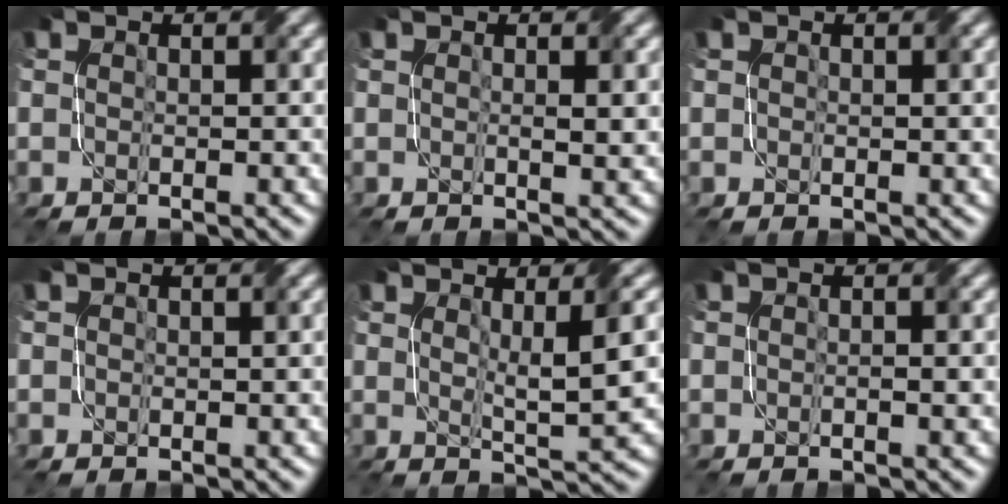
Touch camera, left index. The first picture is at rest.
{"total": 1.8, "force": [0.4, 0.4, 1.7], "torque": [-0.026, 0.000, 0.010]}
{"total": 1.0, "force": [0.5, 0.7, 0.6], "torque": [-0.007, 0.000, 0.010]}
{"total": 0.8, "force": [0.3, 0.5, 0.5], "torque": [-0.007, 0.000, 0.007]}
{"total": 5.0, "force": [1.3, 0.9, 4.7], "torque": [-0.067, -0.003, 0.025]}
{"total": 0.9, "force": [0.0, 0.3, 0.9], "torque": [-0.016, 0.000, 0.000]}